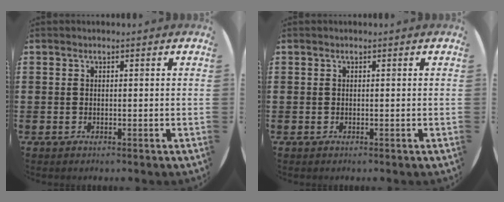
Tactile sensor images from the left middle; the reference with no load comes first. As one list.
[{"total": 0.0}]